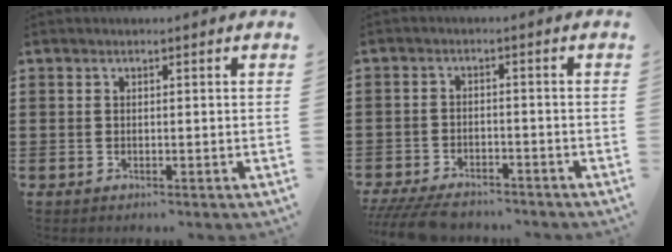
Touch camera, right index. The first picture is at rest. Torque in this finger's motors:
{"motor_torque": [0.61, 0.75, -0.02, -0.03]}